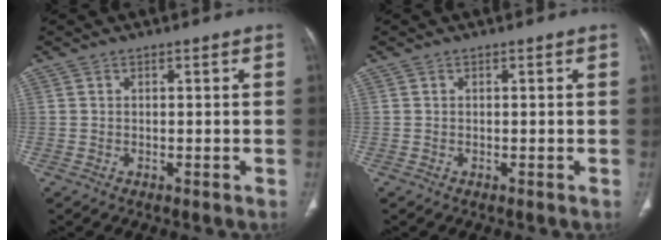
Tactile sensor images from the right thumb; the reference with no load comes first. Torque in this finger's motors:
{"motor_torque": [-0.03, 0.03, -0.16, 0.16, 0.01]}